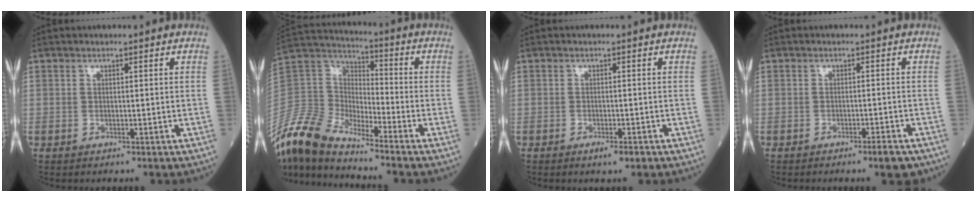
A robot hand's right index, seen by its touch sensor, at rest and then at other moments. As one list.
[{"total": 12.1, "force": [-10.8, 2.4, 4.8], "torque": [-0.122, 0.021, -0.218]}, {"total": 1.9, "force": [-1.2, 0.3, 1.5], "torque": [-0.017, -0.001, -0.018]}, {"total": 2.7, "force": [-1.9, 0.2, 2.0], "torque": [-0.024, -0.002, -0.024]}]